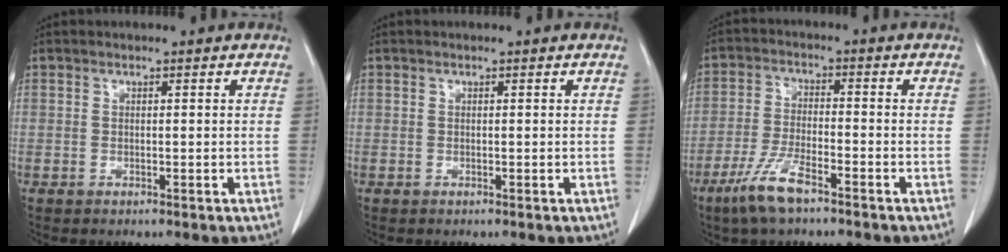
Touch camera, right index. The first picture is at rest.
{"total": 0.0}
{"total": 7.3, "force": [-5.0, 1.2, 5.2], "torque": [-0.115, -0.013, -0.095]}